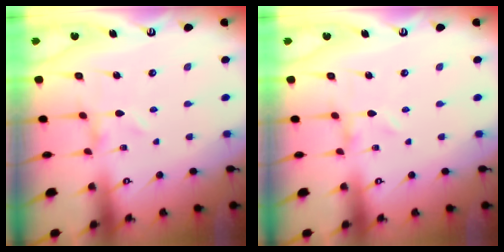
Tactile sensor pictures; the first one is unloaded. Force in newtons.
{"total": 0.0}